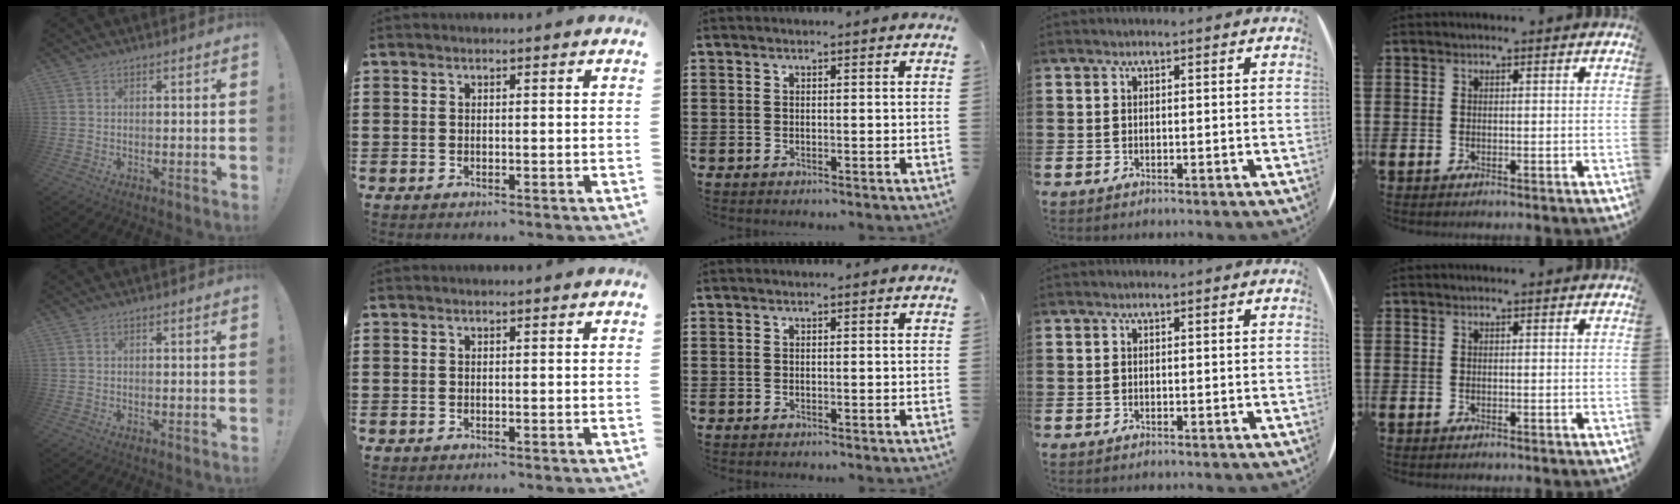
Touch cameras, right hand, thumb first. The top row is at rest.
{}